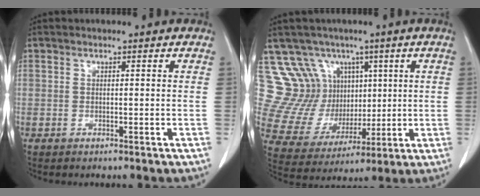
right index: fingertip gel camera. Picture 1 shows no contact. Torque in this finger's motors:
{"motor_torque": [-0.72, 0.71, -0.32, -0.07]}